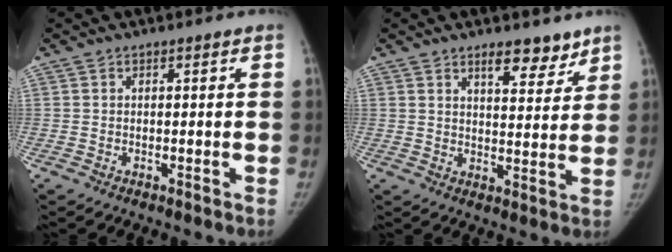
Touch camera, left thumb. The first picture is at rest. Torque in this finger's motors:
{"motor_torque": [0.64, 0.17, 0.73, -0.73, 0.12]}